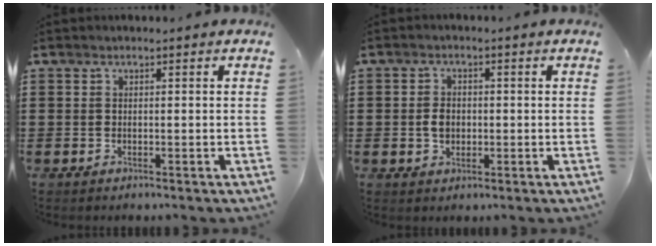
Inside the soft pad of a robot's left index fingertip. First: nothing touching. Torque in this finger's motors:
{"motor_torque": [0.49, 0.43, 0.16, 0.06]}